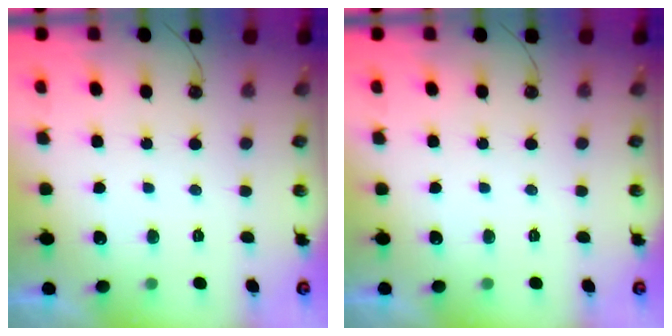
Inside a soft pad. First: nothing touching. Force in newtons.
{"total": 0.0}